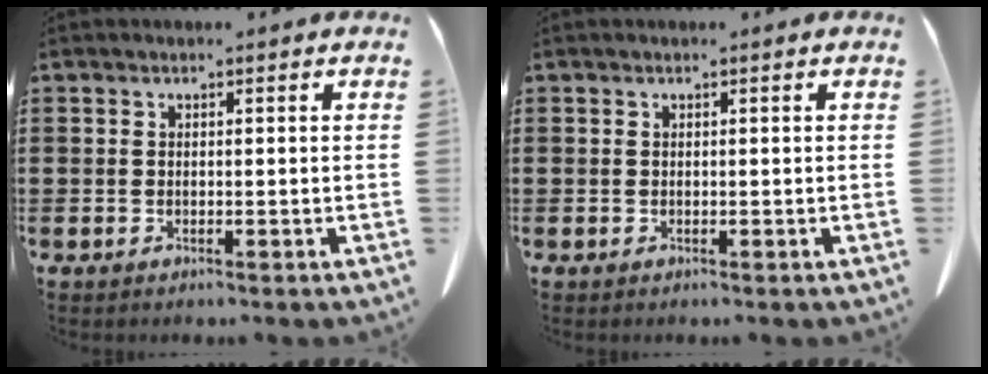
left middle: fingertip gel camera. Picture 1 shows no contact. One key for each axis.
{"total": 0.0}